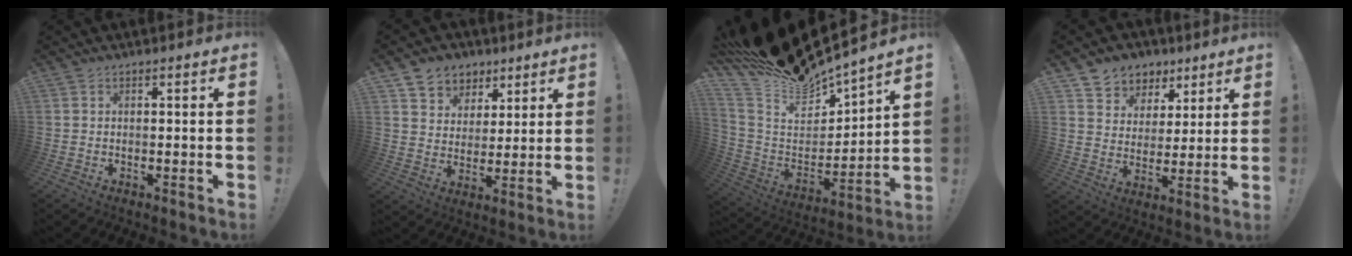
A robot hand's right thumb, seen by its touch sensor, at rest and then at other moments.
{"total": 7.8, "force": [4.3, 6.5, 0.8], "torque": [-0.008, -0.034, 0.088]}
{"total": 16.0, "force": [15.0, 3.2, 4.6], "torque": [-0.104, -0.127, 0.269]}
{"total": 7.8, "force": [4.3, 6.4, 0.9], "torque": [-0.010, -0.038, 0.090]}